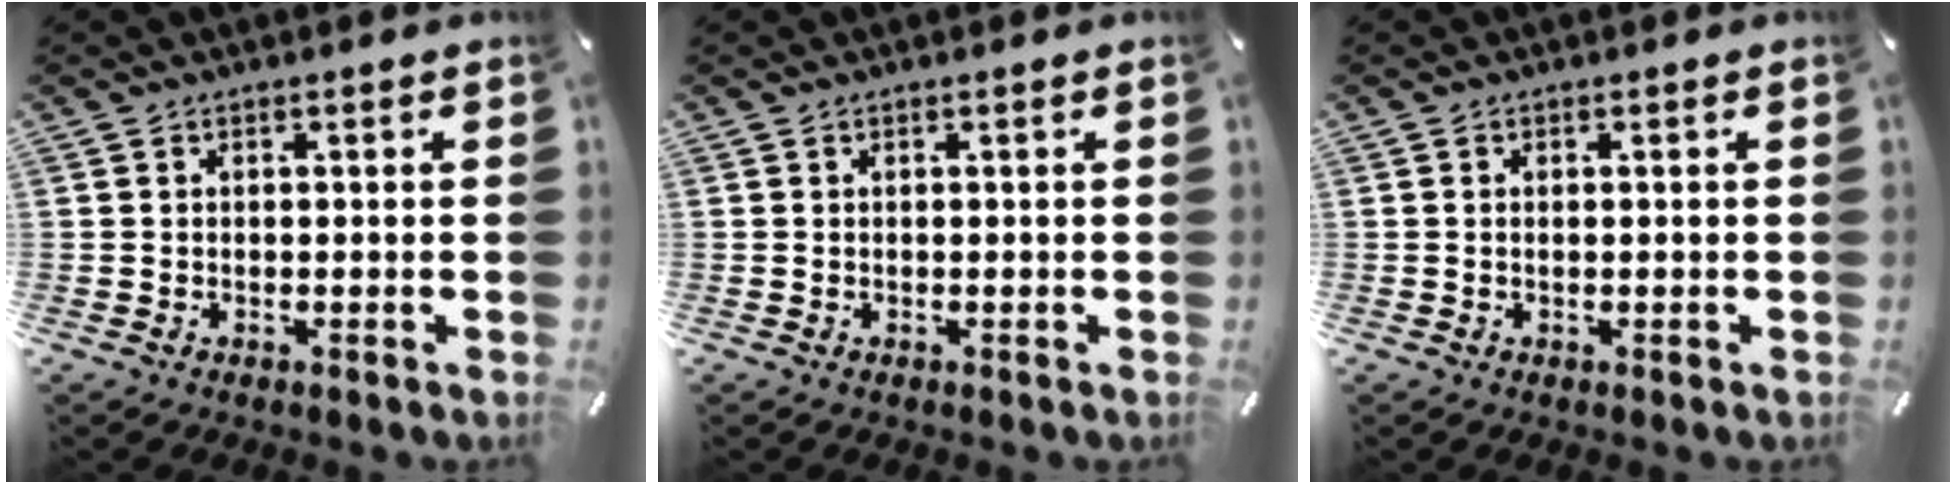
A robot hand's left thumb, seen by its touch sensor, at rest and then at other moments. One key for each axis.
{"total": 0.0}
{"total": 0.0}